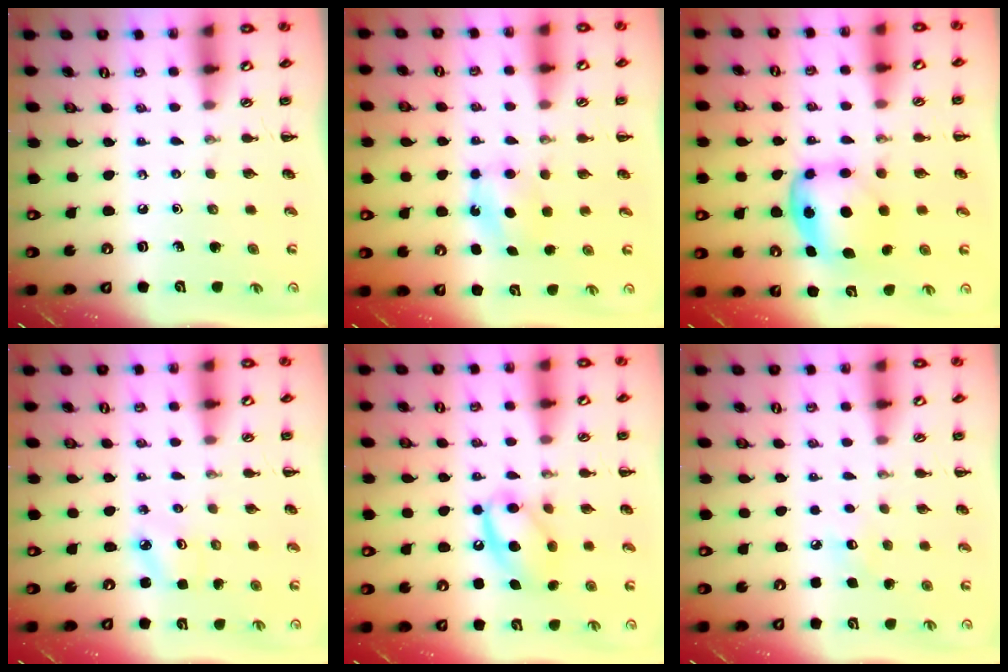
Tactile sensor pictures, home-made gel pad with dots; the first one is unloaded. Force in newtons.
{"total": 6.0, "press": 5.8, "slide": 1.8}
{"total": 6.1, "press": 6.1, "slide": 0.7}
{"total": 2.3, "press": 2.2, "slide": 0.6}
{"total": 13.3, "press": 13.1, "slide": 2.1}
{"total": 5.1, "press": 4.9, "slide": 1.4}